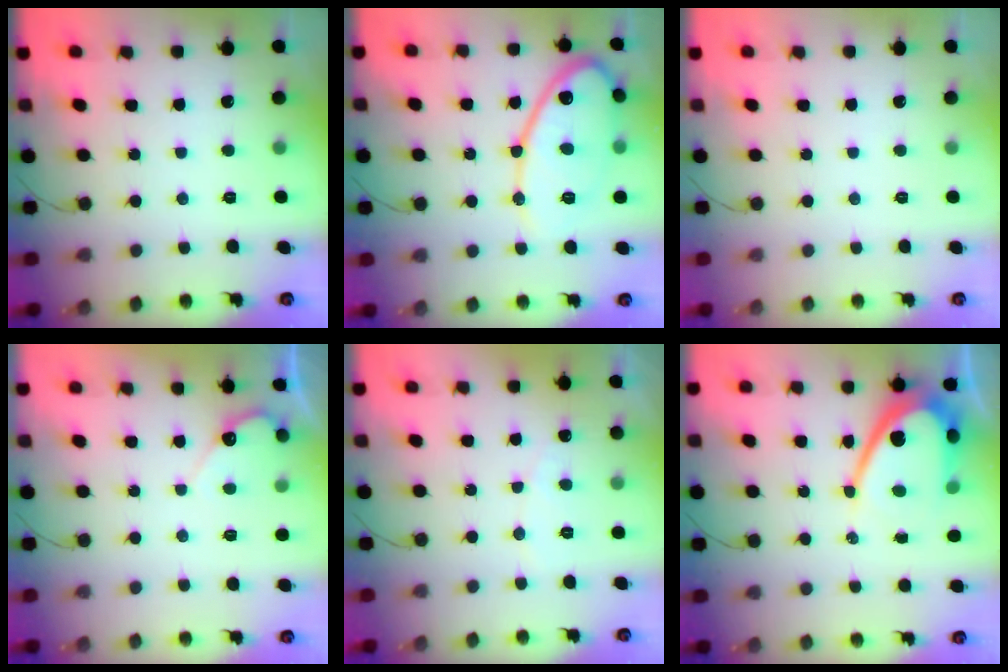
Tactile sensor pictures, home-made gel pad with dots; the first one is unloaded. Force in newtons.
{"total": 14.3, "press": 14.3, "slide": 1.1}
{"total": 0.0}
{"total": 5.0, "press": 4.9, "slide": 0.3}
{"total": 2.8, "press": 2.8, "slide": 0.2}
{"total": 13.2, "press": 13.2, "slide": 1.0}